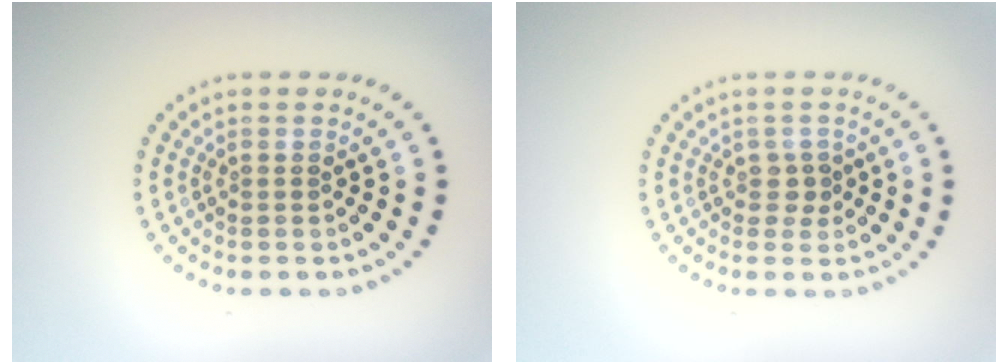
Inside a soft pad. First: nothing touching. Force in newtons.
{"total": 1.3, "press": 1.0, "slide": 0.8}